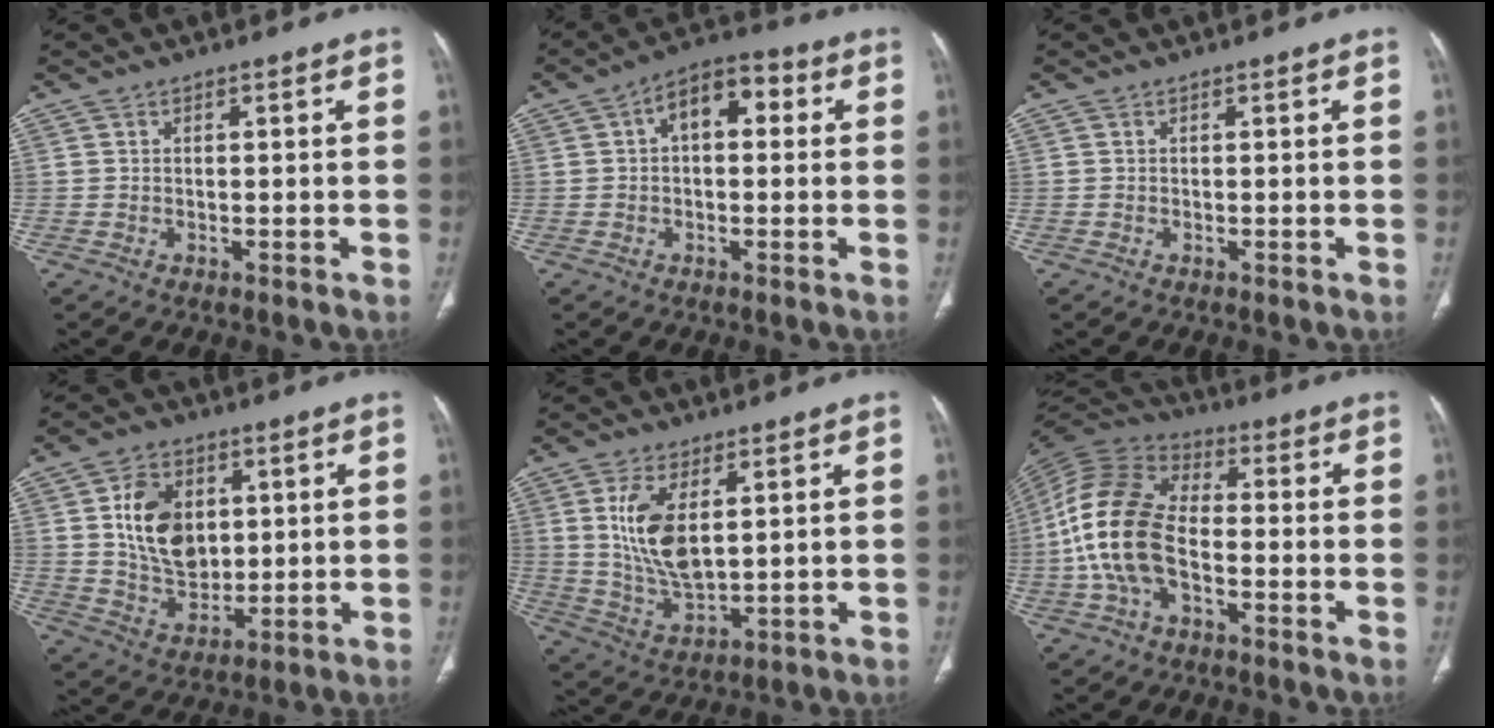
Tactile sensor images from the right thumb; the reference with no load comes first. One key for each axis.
{"total": 8.3, "fx": 1.6, "fy": 4.9, "fz": 6.6, "tx": -0.082, "ty": 0.028, "tz": 0.016}
{"total": 0.0}
{"total": 12.9, "fx": 2.8, "fy": 9.2, "fz": 8.6, "tx": -0.118, "ty": -0.017, "tz": 0.059}
{"total": 11.6, "fx": 3.1, "fy": 5.6, "fz": 9.7, "tx": -0.189, "ty": -0.023, "tz": 0.072}
{"total": 16.2, "fx": -3.0, "fy": 9.6, "fz": 12.8, "tx": -0.268, "ty": 0.032, "tz": -0.062}